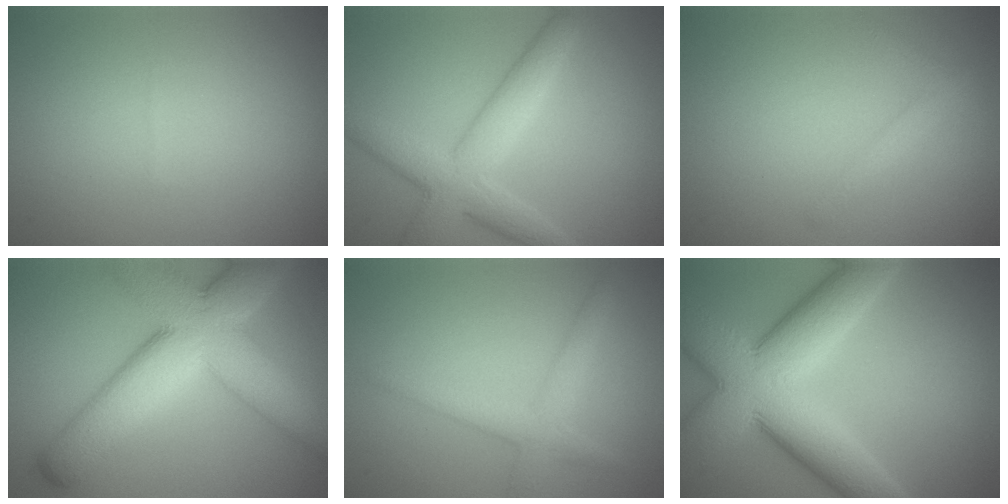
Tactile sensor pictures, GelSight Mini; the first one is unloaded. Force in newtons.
{"total": 5.3, "press": 5.3, "slide": 0.1}
{"total": 1.4, "press": 1.4, "slide": 0.1}
{"total": 12.0, "press": 12.0, "slide": 0.4}
{"total": 2.5, "press": 2.5, "slide": 0.1}
{"total": 11.5, "press": 11.5, "slide": 0.3}